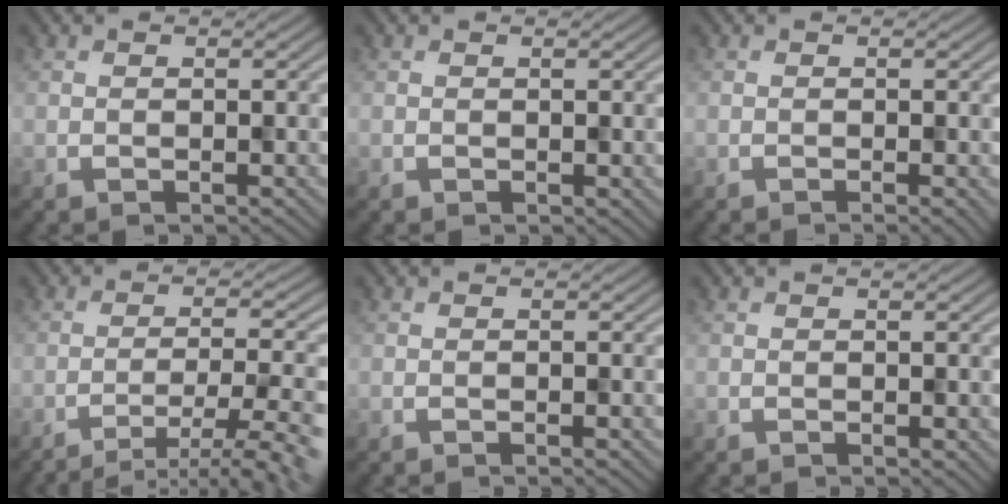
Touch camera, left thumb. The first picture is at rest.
{"total": 0.7, "force": [0.1, 0.2, 0.6], "torque": [-0.010, -0.001, 0.006]}
{"total": 1.7, "force": [-0.6, 0.3, 1.5], "torque": [-0.013, 0.001, -0.007]}
{"total": 9.6, "force": [-6.4, 1.7, 6.9], "torque": [-0.104, 0.009, -0.079]}
{"total": 0.9, "force": [-0.3, 0.1, 0.8], "torque": [-0.006, 0.003, -0.008]}
{"total": 0.8, "force": [-0.1, 0.2, 0.8], "torque": [-0.009, -0.001, 0.002]}